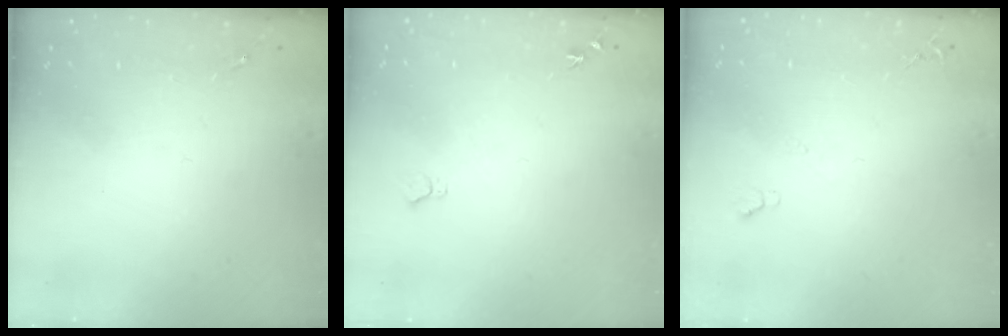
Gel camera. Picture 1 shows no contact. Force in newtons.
{"total": 5.5, "press": 5.5, "slide": 0.7}
{"total": 4.0, "press": 4.0, "slide": 0.6}